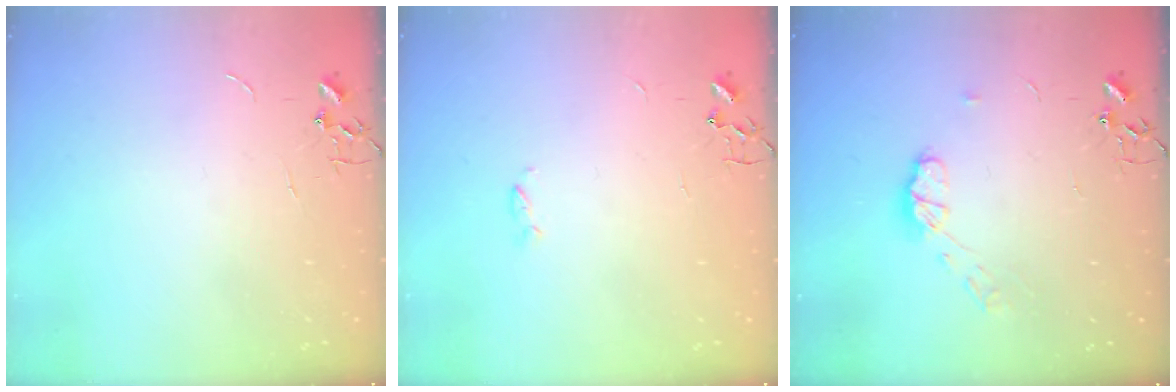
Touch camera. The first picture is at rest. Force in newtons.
{"total": 2.4, "press": 2.4, "slide": 0.5}
{"total": 7.4, "press": 7.3, "slide": 0.4}